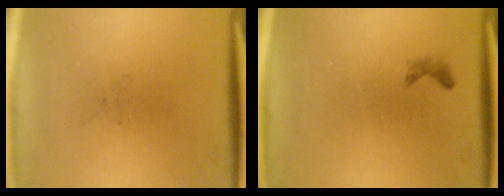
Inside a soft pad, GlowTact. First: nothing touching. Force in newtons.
{"total": 0.6}